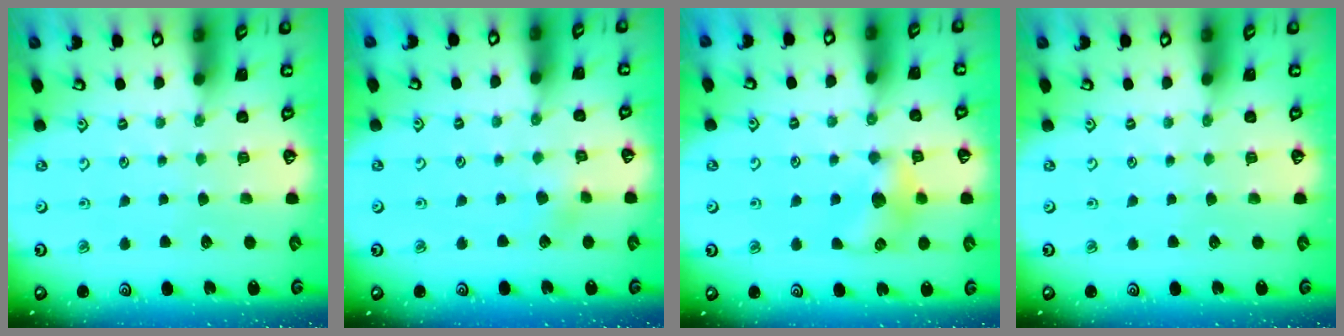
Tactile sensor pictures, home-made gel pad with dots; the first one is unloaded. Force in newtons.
{"total": 3.7, "press": 3.6, "slide": 0.7}
{"total": 9.8, "press": 9.8, "slide": 0.7}
{"total": 0.0}